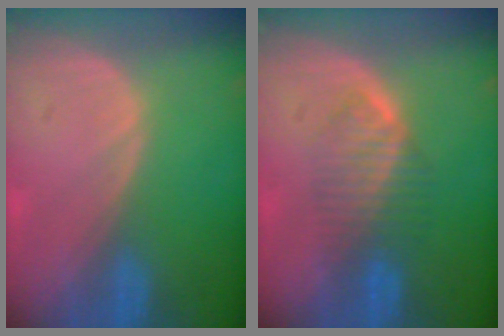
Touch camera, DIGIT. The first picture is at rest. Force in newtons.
{"total": 4.8, "press": 4.7, "slide": 1.0}